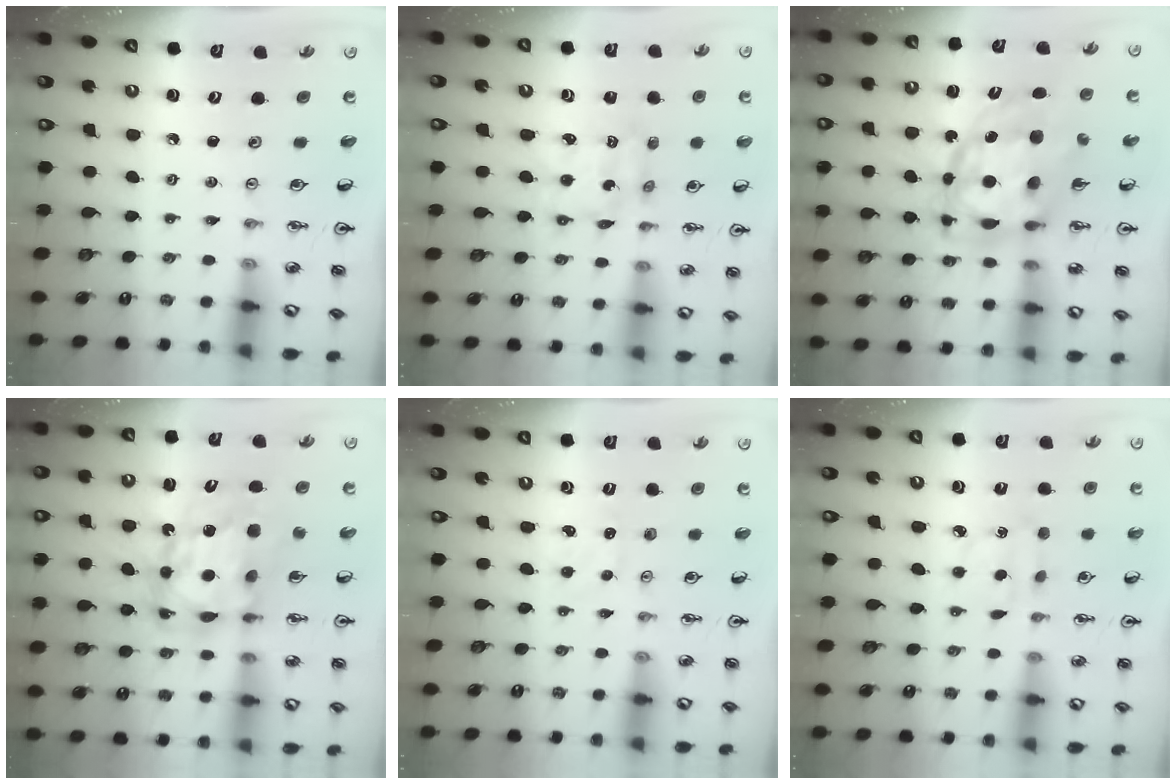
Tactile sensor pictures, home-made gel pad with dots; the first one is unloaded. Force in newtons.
{"total": 5.5, "press": 5.5, "slide": 0.2}
{"total": 12.5, "press": 12.4, "slide": 1.5}
{"total": 12.2, "press": 12.1, "slide": 1.2}
{"total": 2.2, "press": 2.2, "slide": 0.3}
{"total": 4.2, "press": 4.1, "slide": 0.5}